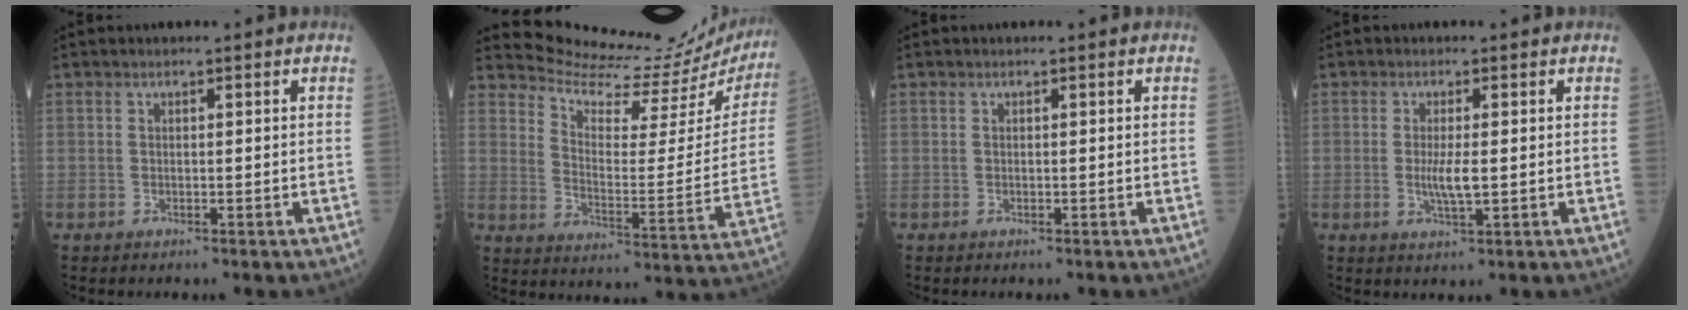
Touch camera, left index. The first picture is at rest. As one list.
[{"total": 18.9, "force": [18.8, 1.3, 1.4], "torque": [-0.029, -0.103, 0.235]}, {"total": 0.0}, {"total": 3.2, "force": [-0.5, 0.5, 3.1], "torque": [-0.067, -0.010, -0.006]}]